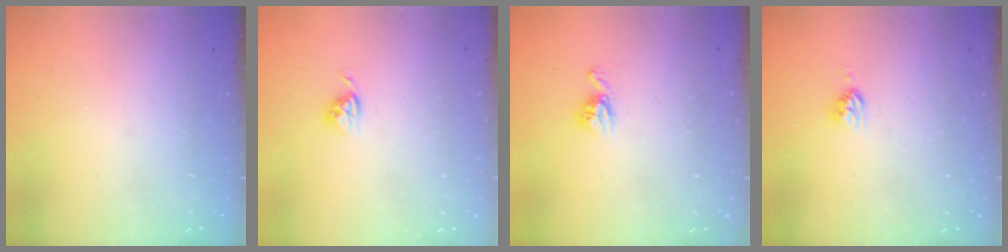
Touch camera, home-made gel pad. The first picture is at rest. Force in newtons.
{"total": 3.8, "press": 3.8, "slide": 0.4}
{"total": 5.2, "press": 5.2, "slide": 0.6}
{"total": 4.3, "press": 4.3, "slide": 0.0}